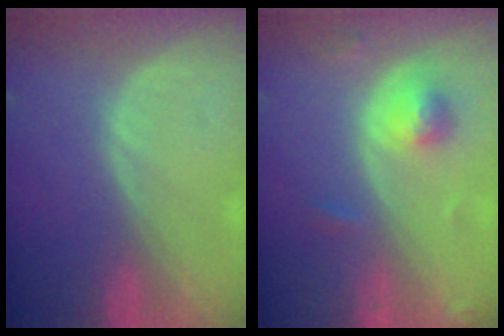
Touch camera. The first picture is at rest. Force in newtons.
{"total": 4.5, "press": 4.5, "slide": 0.6}